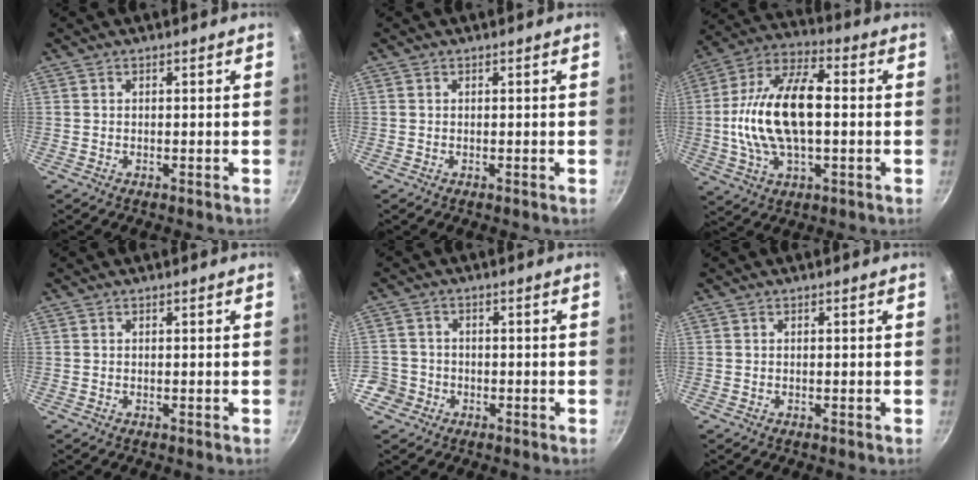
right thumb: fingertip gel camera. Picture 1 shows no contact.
{"total": 0.0}
{"total": 19.3, "force": [-0.2, 10.0, 16.5], "torque": [-0.303, 0.031, -0.014]}
{"total": 0.0}
{"total": 5.5, "force": [-2.5, 4.8, 1.0], "torque": [-0.005, 0.037, -0.044]}
{"total": 0.0}